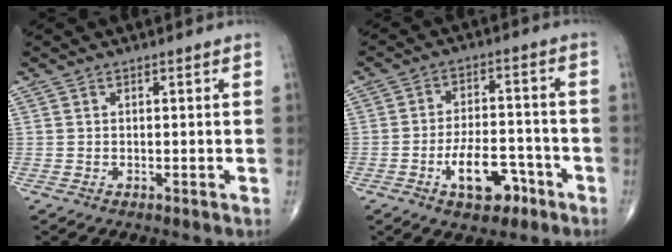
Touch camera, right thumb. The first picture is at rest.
{"total": 9.6, "force": [-4.7, 5.0, 6.8], "torque": [-0.094, 0.034, -0.073]}